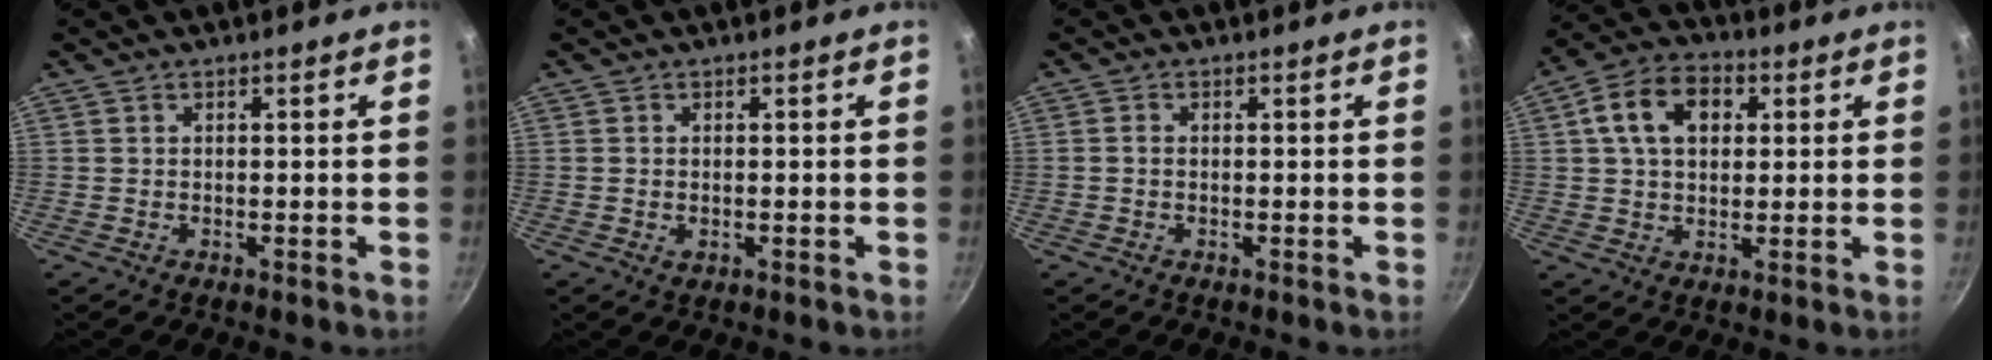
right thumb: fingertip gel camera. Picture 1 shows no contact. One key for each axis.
{"total": 1.2, "fx": -0.2, "fy": 0.8, "fz": 0.9, "tx": -0.015, "ty": -0.001, "tz": -0.002}
{"total": 1.0, "fx": -0.2, "fy": 0.8, "fz": 0.6, "tx": -0.011, "ty": 0.006, "tz": -0.004}
{"total": 11.2, "fx": 3.0, "fy": 7.8, "fz": 7.4, "tx": -0.109, "ty": 0.014, "tz": 0.037}